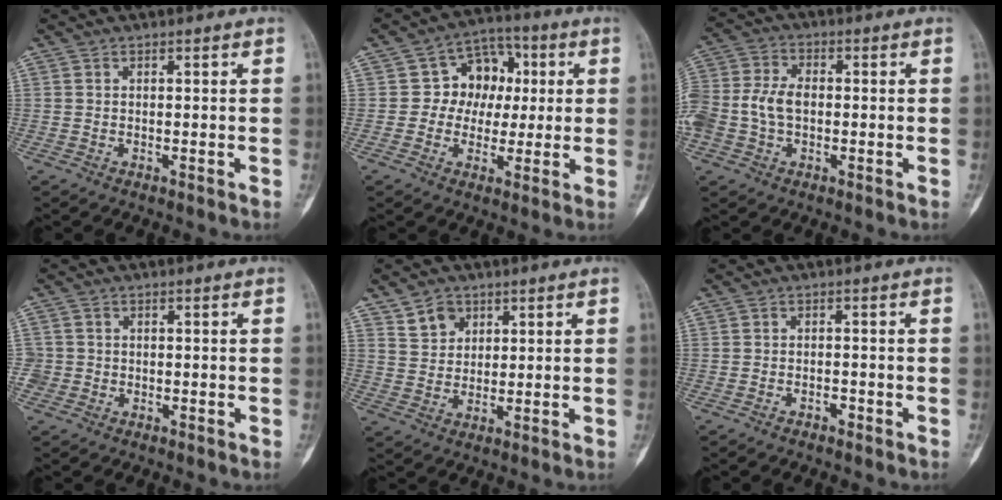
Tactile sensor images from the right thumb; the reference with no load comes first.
{"total": 10.2, "force": [1.1, 8.4, 5.6], "torque": [-0.026, 0.016, 0.009]}
{"total": 10.6, "force": [-1.1, 7.2, 7.7], "torque": [-0.175, 0.025, -0.026]}
{"total": 2.1, "force": [-0.6, 2.0, -0.1], "torque": [0.015, 0.009, -0.014]}
{"total": 5.0, "force": [2.9, 3.8, 1.5], "torque": [-0.006, -0.019, 0.058]}
{"total": 1.4, "force": [-1.0, 0.7, 0.7], "torque": [-0.010, 0.008, -0.017]}